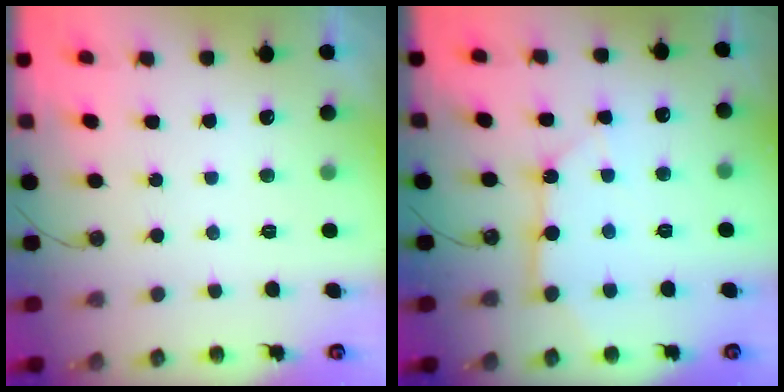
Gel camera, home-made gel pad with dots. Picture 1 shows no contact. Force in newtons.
{"total": 10.1, "press": 10.1, "slide": 1.2}